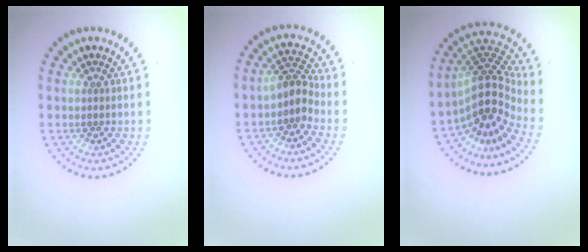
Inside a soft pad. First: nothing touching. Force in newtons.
{"total": 2.6, "press": 2.0, "slide": 1.7}
{"total": 5.3, "press": 3.7, "slide": 3.8}